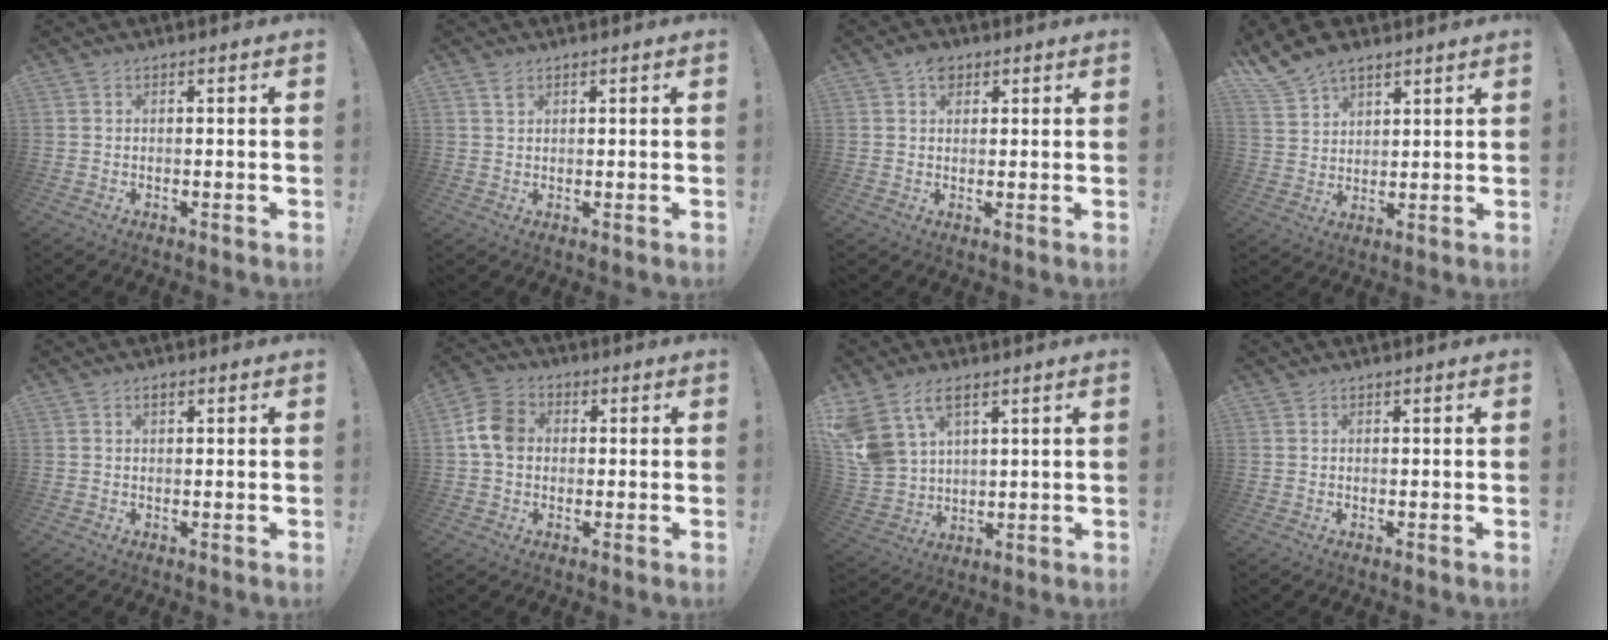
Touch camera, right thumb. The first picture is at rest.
{"total": 1.4, "force": [1.0, 0.8, 0.6], "torque": [0.000, -0.005, 0.016]}
{"total": 4.1, "force": [2.0, 2.9, 2.2], "torque": [-0.027, -0.004, 0.035]}
{"total": 9.4, "force": [7.4, 4.6, 3.5], "torque": [-0.076, -0.038, 0.148]}
{"total": 1.4, "force": [0.7, 0.6, 1.0], "torque": [-0.015, 0.000, 0.012]}
{"total": 9.4, "force": [0.8, 7.3, 5.9], "torque": [-0.099, 0.013, 0.019]}
{"total": 11.7, "force": [6.6, 7.0, 6.7], "torque": [-0.146, -0.031, 0.133]}
{"total": 0.0}